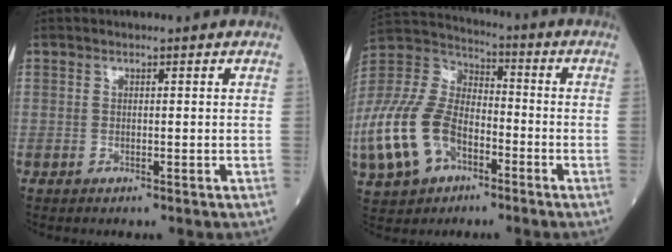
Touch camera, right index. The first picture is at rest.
{"total": 16.1, "force": [-6.1, 9.9, 11.1], "torque": [-0.269, 0.009, -0.117]}